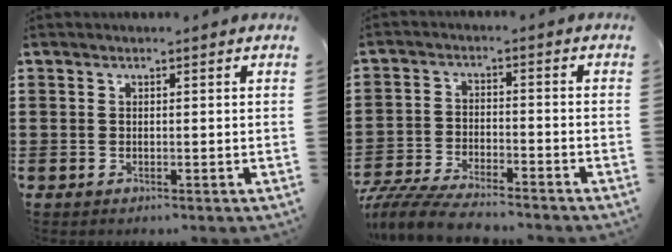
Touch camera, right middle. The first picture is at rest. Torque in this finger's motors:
{"motor_torque": [1.55, -0.59, 0.15, 0.11]}